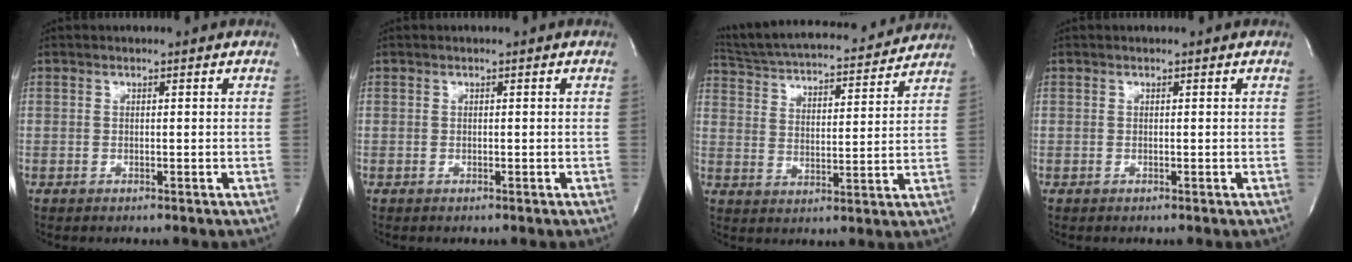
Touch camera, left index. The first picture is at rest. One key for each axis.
{"total": 0.0}
{"total": 18.3, "fx": 16.9, "fy": 2.9, "fz": 6.4, "tx": -0.114, "ty": 0.016, "tz": 0.250}
{"total": 0.0}